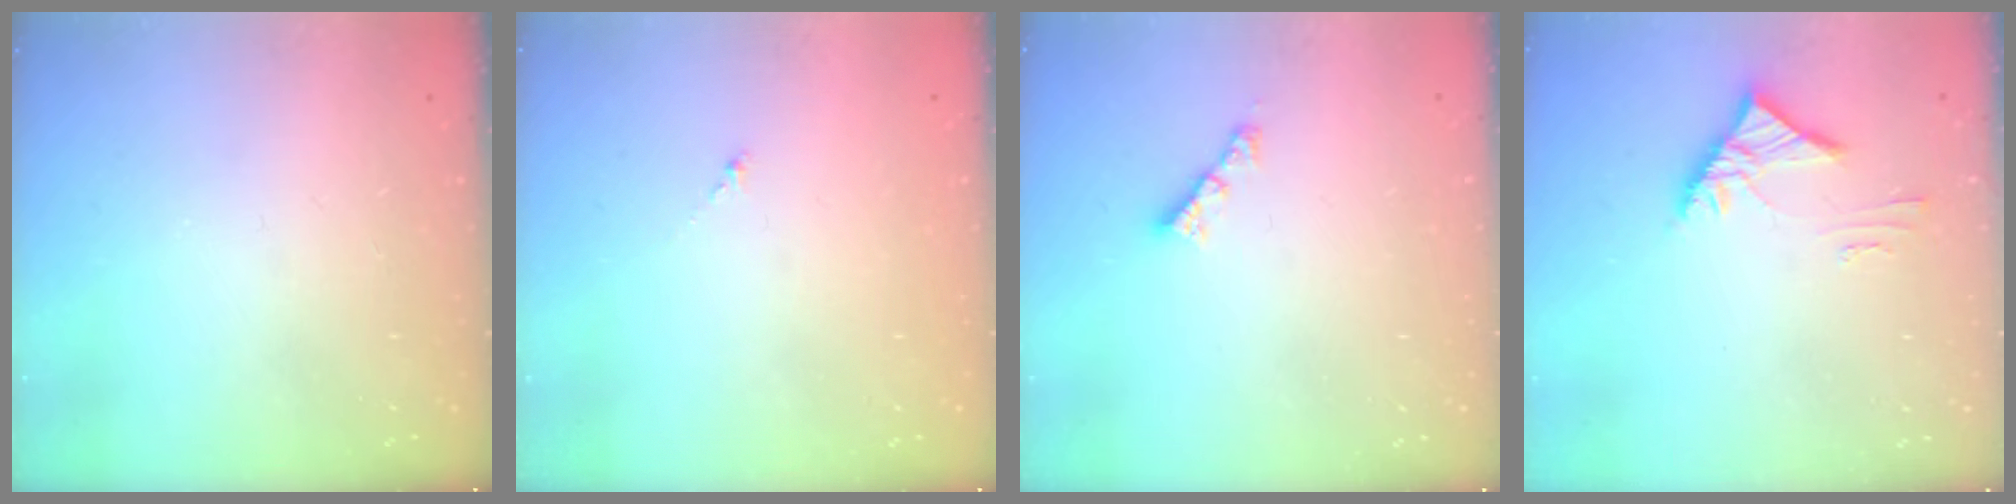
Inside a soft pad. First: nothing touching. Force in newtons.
{"total": 0.0}
{"total": 2.6, "press": 2.6, "slide": 0.1}
{"total": 4.0, "press": 3.9, "slide": 0.9}